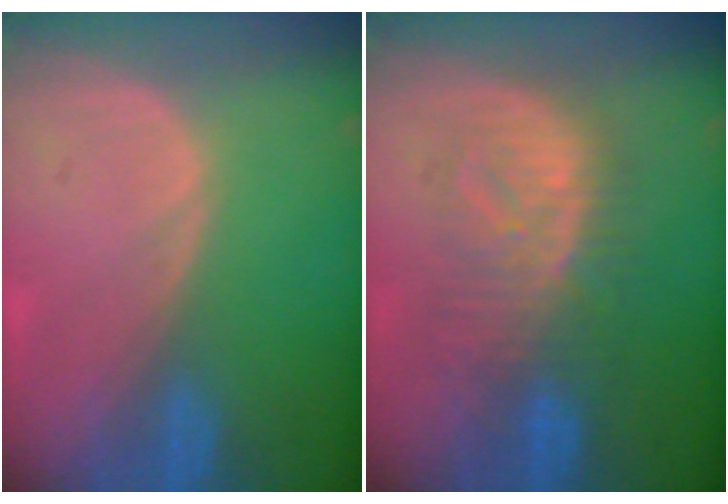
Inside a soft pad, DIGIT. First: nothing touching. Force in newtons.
{"total": 8.3, "press": 8.2, "slide": 0.8}